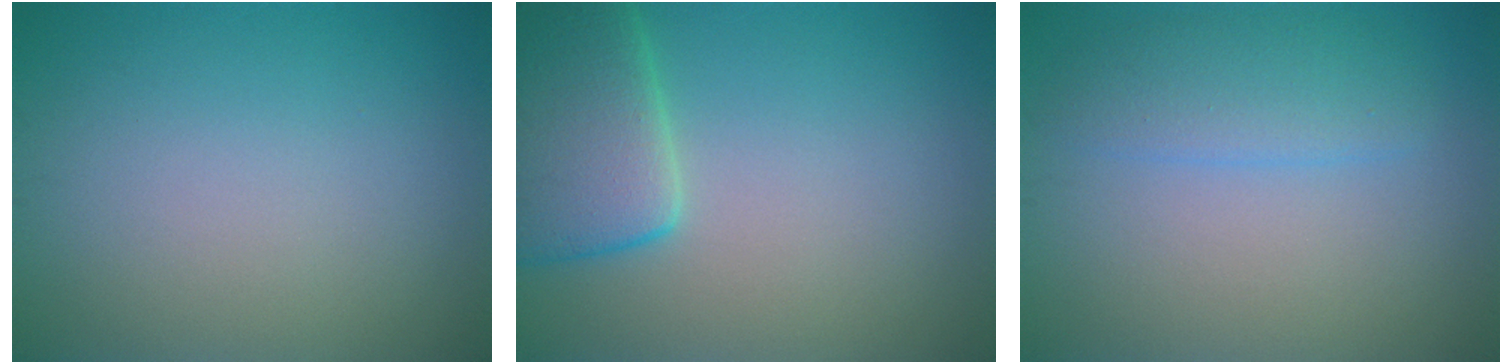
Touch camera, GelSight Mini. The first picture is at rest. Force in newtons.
{"total": 6.6, "press": 6.6, "slide": 0.5}
{"total": 2.9, "press": 2.9, "slide": 0.2}